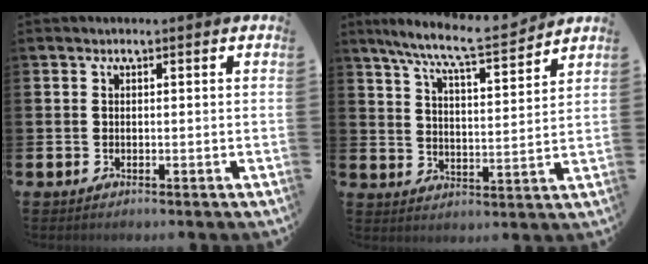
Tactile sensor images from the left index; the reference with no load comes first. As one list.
[{"total": 8.5, "force": [7.6, 0.7, 3.7], "torque": [-0.094, -0.048, 0.132]}]